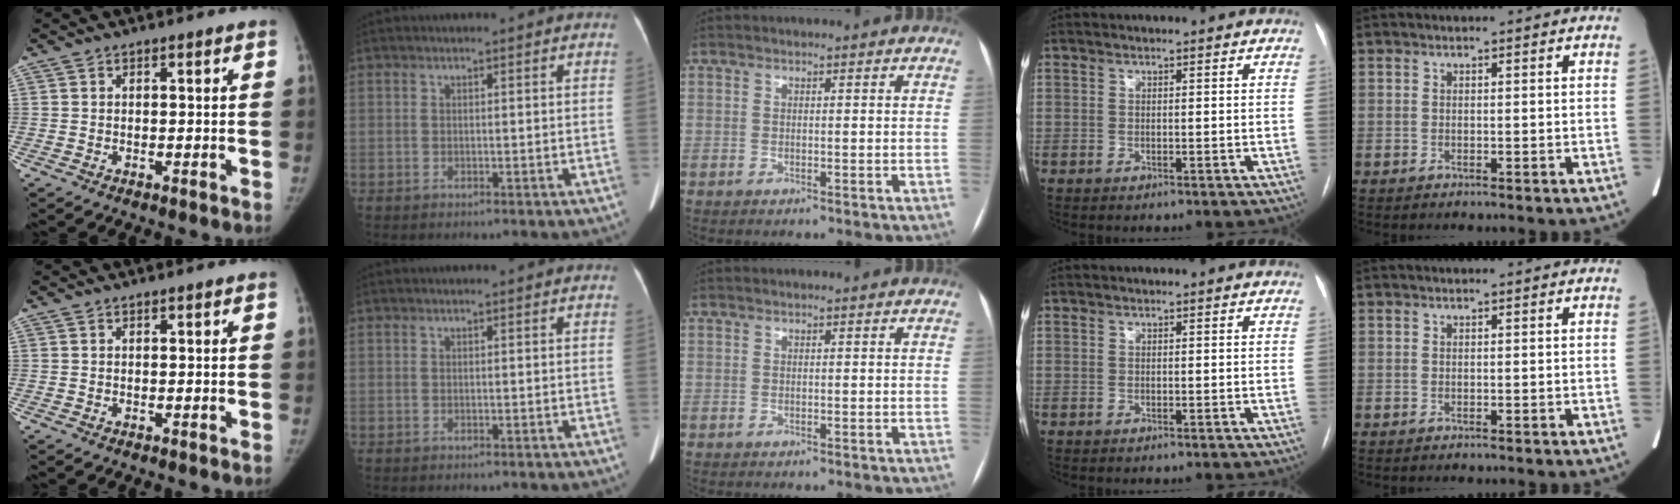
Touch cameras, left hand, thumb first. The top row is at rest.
{}